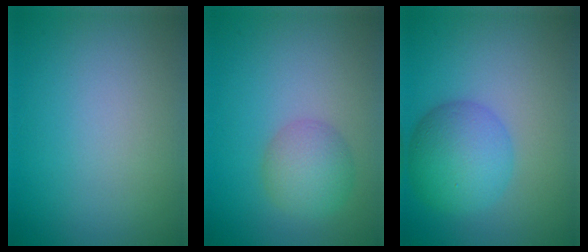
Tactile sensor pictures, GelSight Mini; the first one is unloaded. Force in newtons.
{"total": 3.3, "press": 3.3, "slide": 0.1}
{"total": 5.2, "press": 5.2, "slide": 0.1}